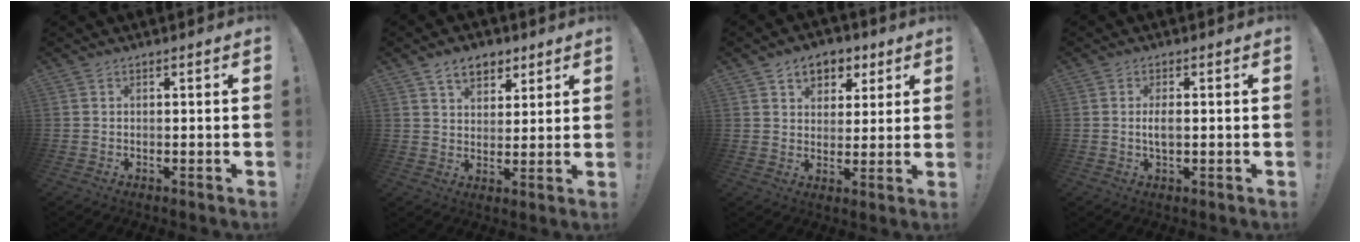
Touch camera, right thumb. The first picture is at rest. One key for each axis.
{"total": 8.5, "fx": 5.1, "fy": 5.6, "fz": 3.8, "tx": -0.047, "ty": -0.022, "tz": 0.096}
{"total": 7.7, "fx": 3.9, "fy": 6.0, "fz": 2.8, "tx": -0.030, "ty": -0.021, "tz": 0.074}
{"total": 3.3, "fx": -0.2, "fy": 1.3, "fz": 3.0, "tx": -0.058, "ty": -0.001, "tz": -0.007}